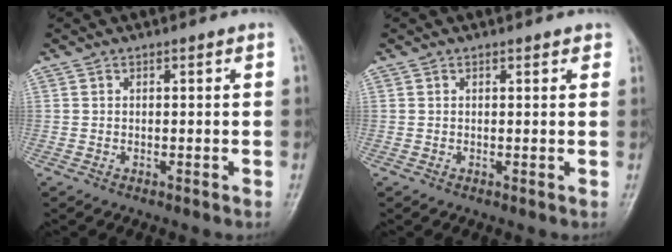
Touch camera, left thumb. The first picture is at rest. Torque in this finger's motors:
{"motor_torque": [-0.09, 0.01, -0.05, -0.10, 0.02]}